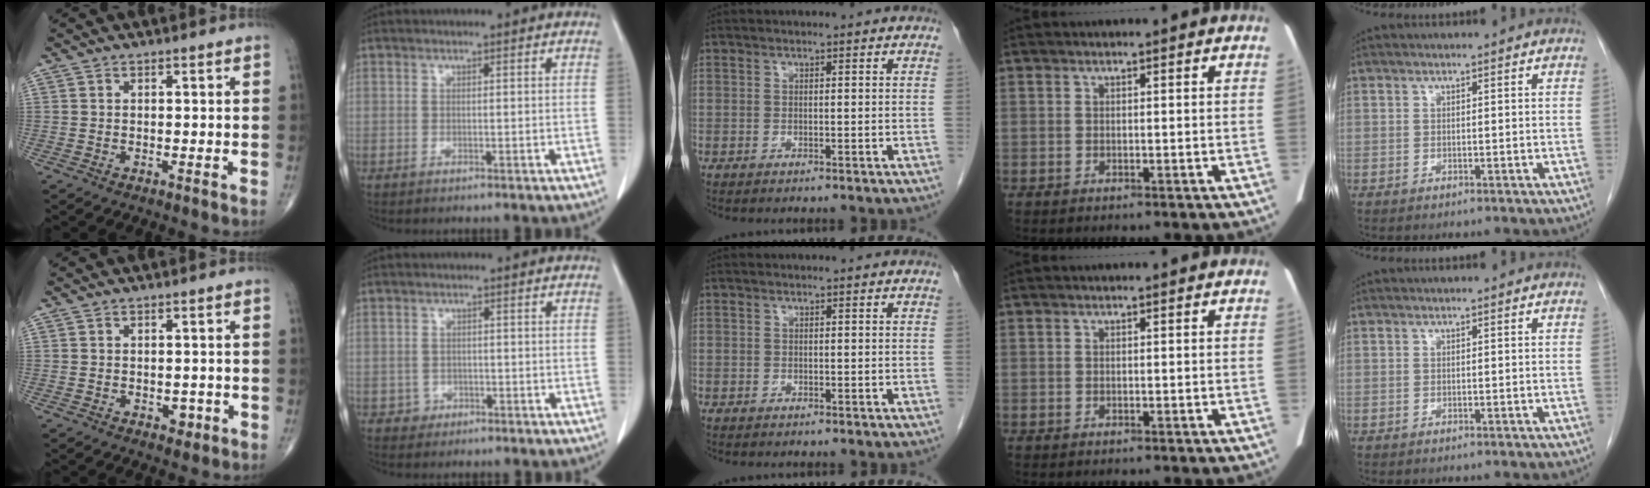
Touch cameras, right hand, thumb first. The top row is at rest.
{"thumb": {"total": 1.8, "force": [-0.7, 1.3, 1.1], "torque": [-0.002, 0.001, -0.007]}, "index": {"total": 1.7, "force": [-0.7, 1.6, -0.2], "torque": [0.012, 0.010, -0.010]}, "middle": {"total": 0.6, "force": [-0.4, 0.4, 0.0], "torque": [-0.007, 0.003, -0.010]}}